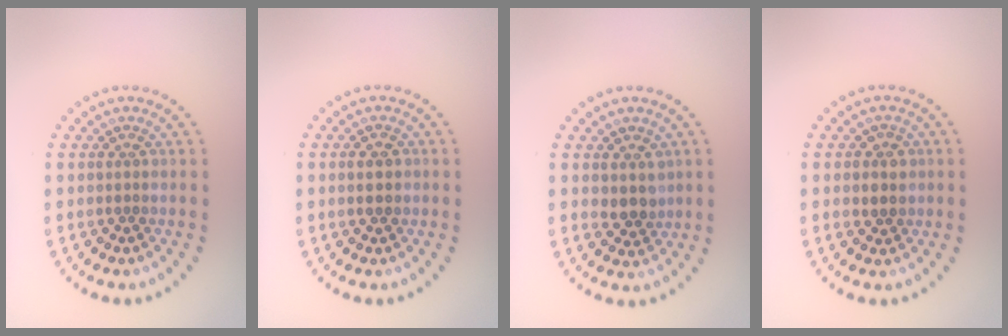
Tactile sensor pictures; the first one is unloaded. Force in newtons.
{"total": 2.2, "press": 2.2, "slide": 0.1}
{"total": 2.1, "press": 1.9, "slide": 0.9}
{"total": 1.5, "press": 1.5, "slide": 0.5}